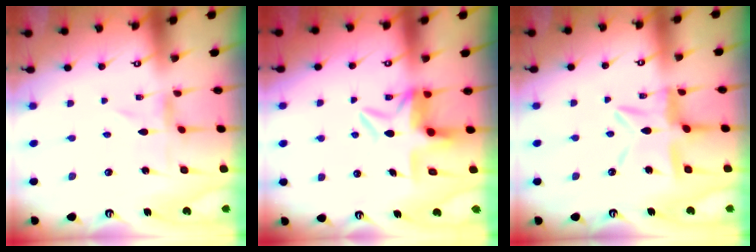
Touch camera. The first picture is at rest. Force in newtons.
{"total": 7.2, "press": 7.1, "slide": 1.3}
{"total": 10.7, "press": 10.7, "slide": 1.1}